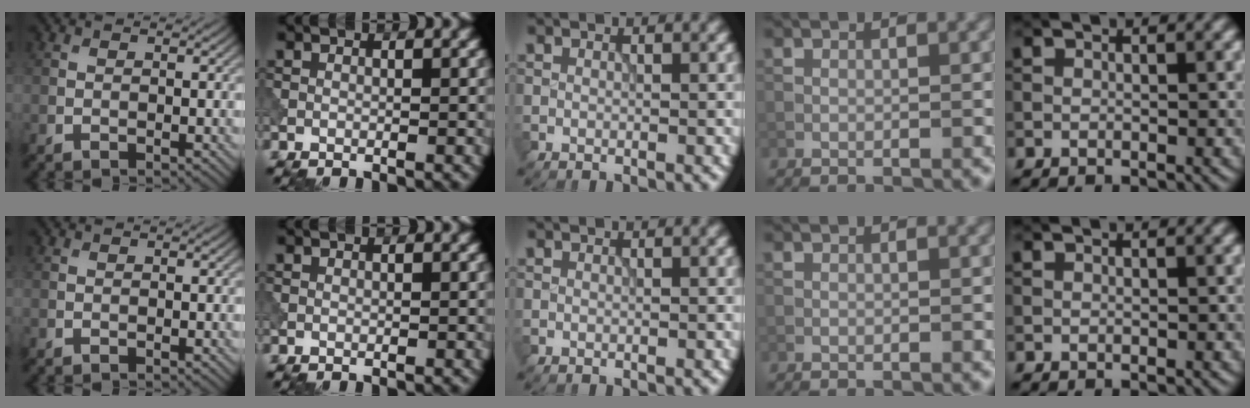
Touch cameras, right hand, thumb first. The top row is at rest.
{}